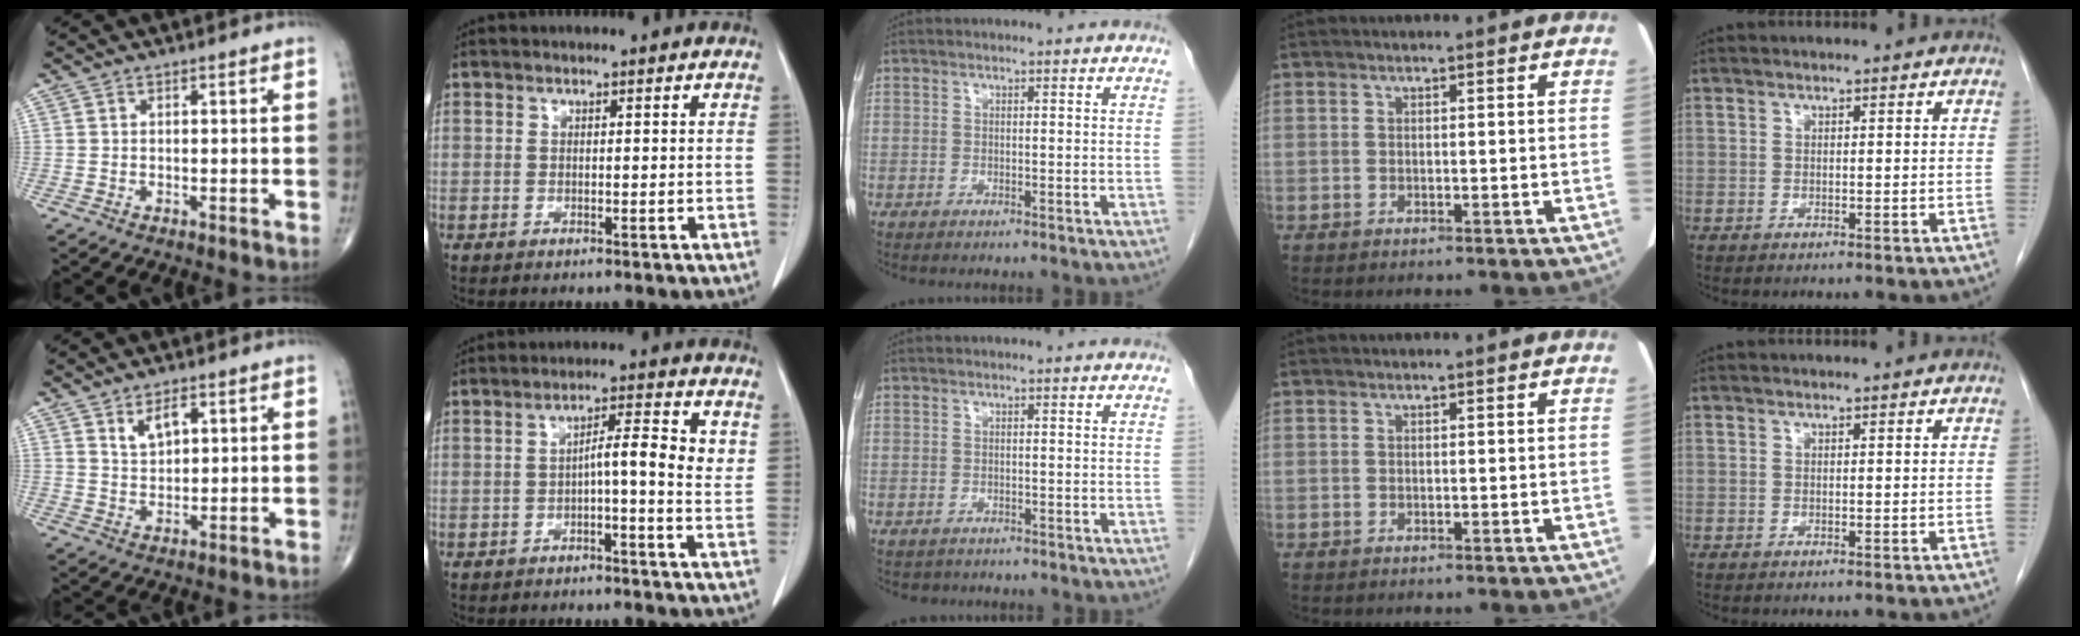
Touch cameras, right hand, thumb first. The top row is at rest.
{"thumb": {"total": 4.6, "force": [2.2, 2.5, 3.2], "torque": [-0.047, -0.014, 0.042]}, "index": {"total": 6.1, "force": [0.5, 0.7, 6.1], "torque": [-0.093, 0.016, 0.003]}, "middle": {"total": 1.3, "force": [-1.1, 0.7, -0.1], "torque": [-0.013, -0.002, -0.015]}}